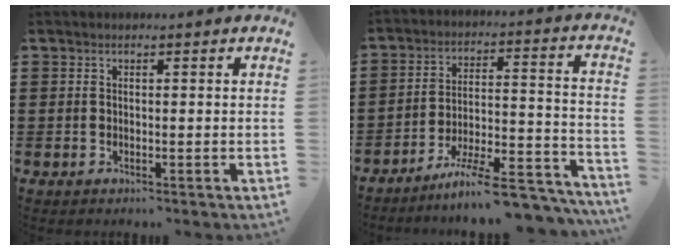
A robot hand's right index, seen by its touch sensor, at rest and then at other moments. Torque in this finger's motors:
{"motor_torque": [2.14, 0.00, 0.72, 0.15]}